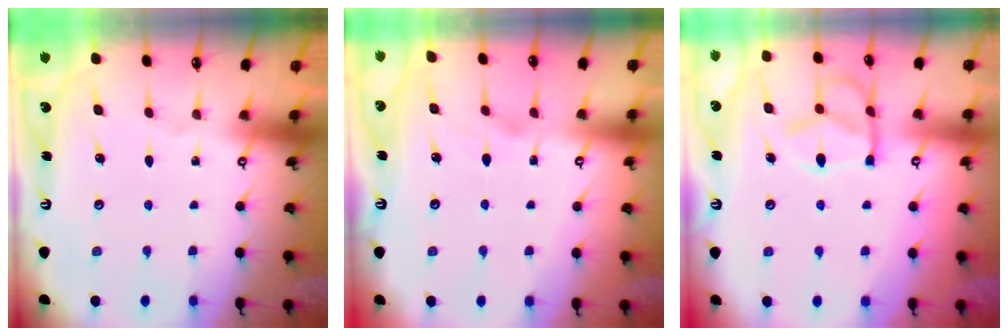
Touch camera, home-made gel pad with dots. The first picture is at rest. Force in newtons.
{"total": 0.8, "press": 0.0, "slide": 0.8}
{"total": 12.2, "press": 12.2, "slide": 1.3}